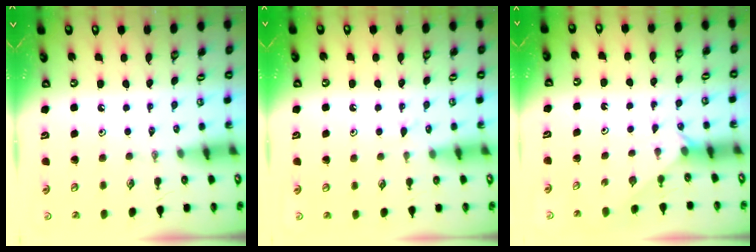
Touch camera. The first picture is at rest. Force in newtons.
{"total": 5.4, "press": 5.4, "slide": 0.7}
{"total": 1.8, "press": 1.8, "slide": 0.2}